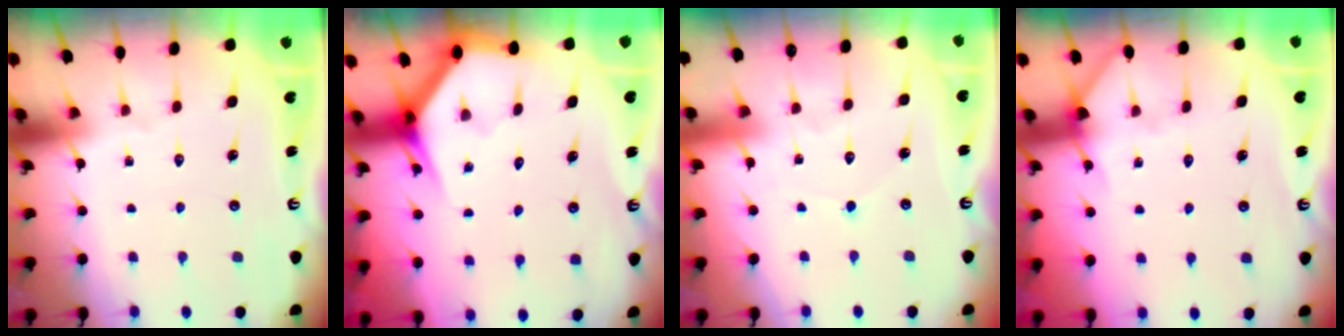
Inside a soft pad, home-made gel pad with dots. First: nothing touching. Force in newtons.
{"total": 3.6, "press": 3.5, "slide": 0.2}
{"total": 3.6, "press": 3.6, "slide": 0.3}
{"total": 4.4, "press": 4.3, "slide": 0.6}